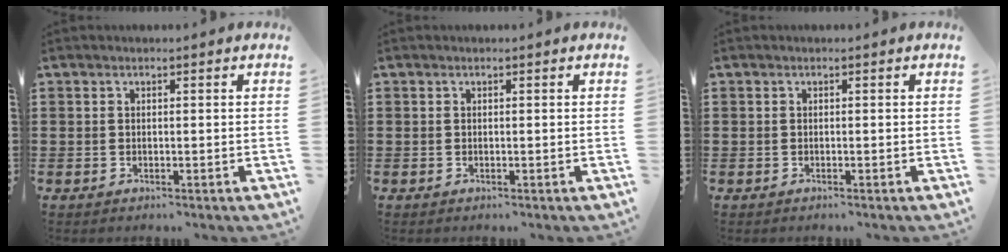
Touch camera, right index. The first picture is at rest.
{"total": 0.0}
{"total": 0.0}